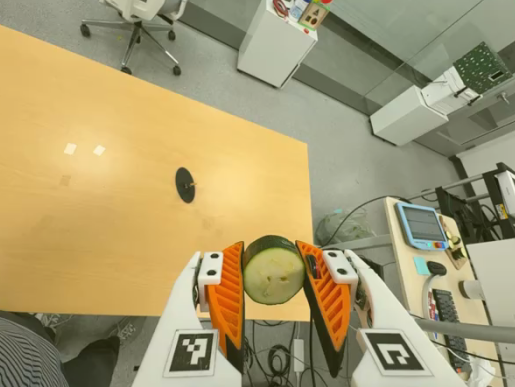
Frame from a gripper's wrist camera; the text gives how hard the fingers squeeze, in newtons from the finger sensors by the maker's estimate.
{"total": 11.2, "left": 10.3, "right": 12.0}